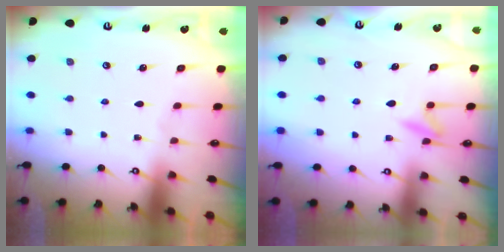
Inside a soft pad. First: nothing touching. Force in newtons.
{"total": 5.7, "press": 5.6, "slide": 0.7}